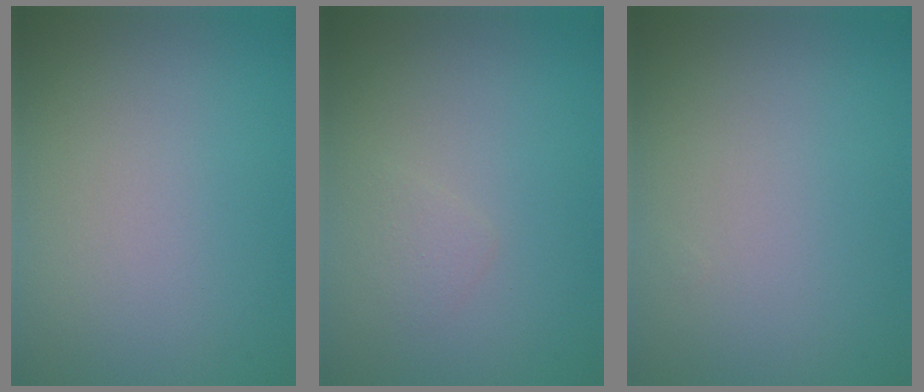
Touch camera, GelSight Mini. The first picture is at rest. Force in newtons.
{"total": 0.9, "press": 0.9, "slide": 0.0}
{"total": 0.0}